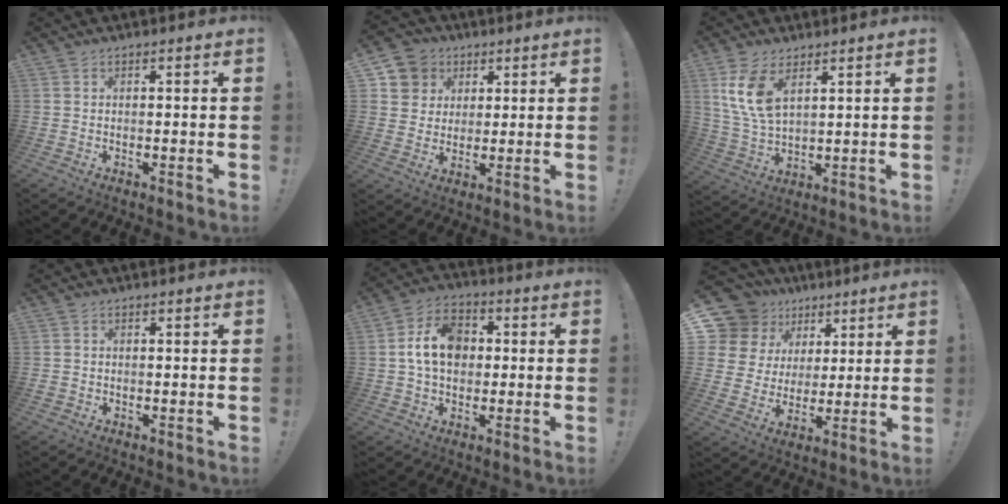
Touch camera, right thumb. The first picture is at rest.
{"total": 8.3, "force": [3.1, 7.6, 1.2], "torque": [-0.017, -0.018, 0.065]}
{"total": 10.3, "force": [5.2, 5.3, 7.1], "torque": [-0.149, -0.016, 0.099]}
{"total": 1.0, "force": [-0.5, 0.8, 0.4], "torque": [-0.012, 0.005, -0.007]}
{"total": 12.5, "force": [1.1, 9.4, 8.2], "torque": [-0.142, 0.013, 0.025]}
{"total": 12.6, "force": [6.3, 10.2, 4.0], "torque": [-0.073, -0.038, 0.140]}